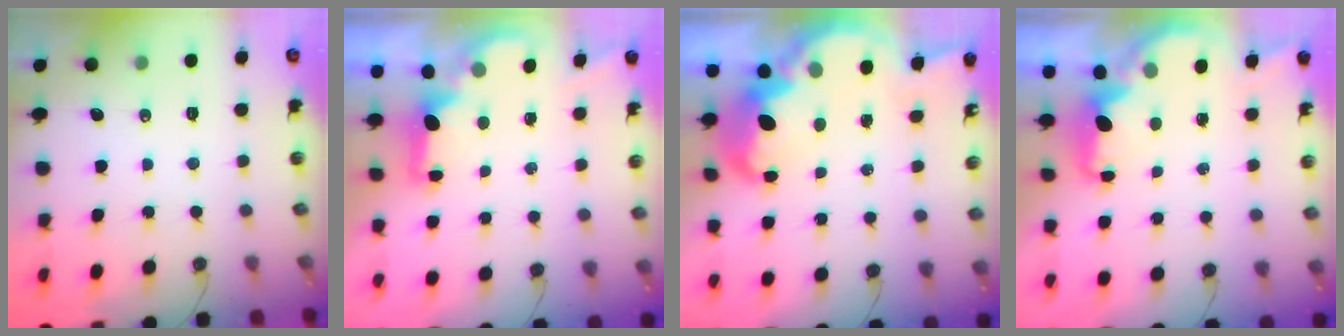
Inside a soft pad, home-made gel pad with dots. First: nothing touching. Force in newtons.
{"total": 1.9, "press": 1.7, "slide": 0.8}
{"total": 10.1, "press": 10.1, "slide": 0.7}
{"total": 2.2, "press": 2.1, "slide": 0.9}